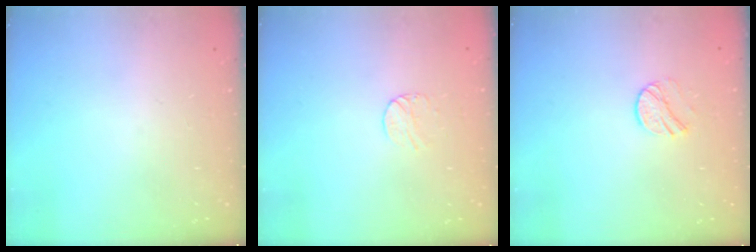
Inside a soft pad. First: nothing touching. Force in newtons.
{"total": 6.1, "press": 6.1, "slide": 0.5}
{"total": 7.7, "press": 7.7, "slide": 0.6}